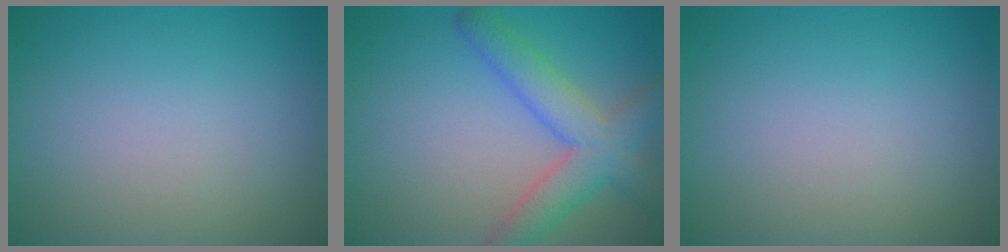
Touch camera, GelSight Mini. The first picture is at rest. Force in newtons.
{"total": 5.4, "press": 5.4, "slide": 0.3}
{"total": 0.0}